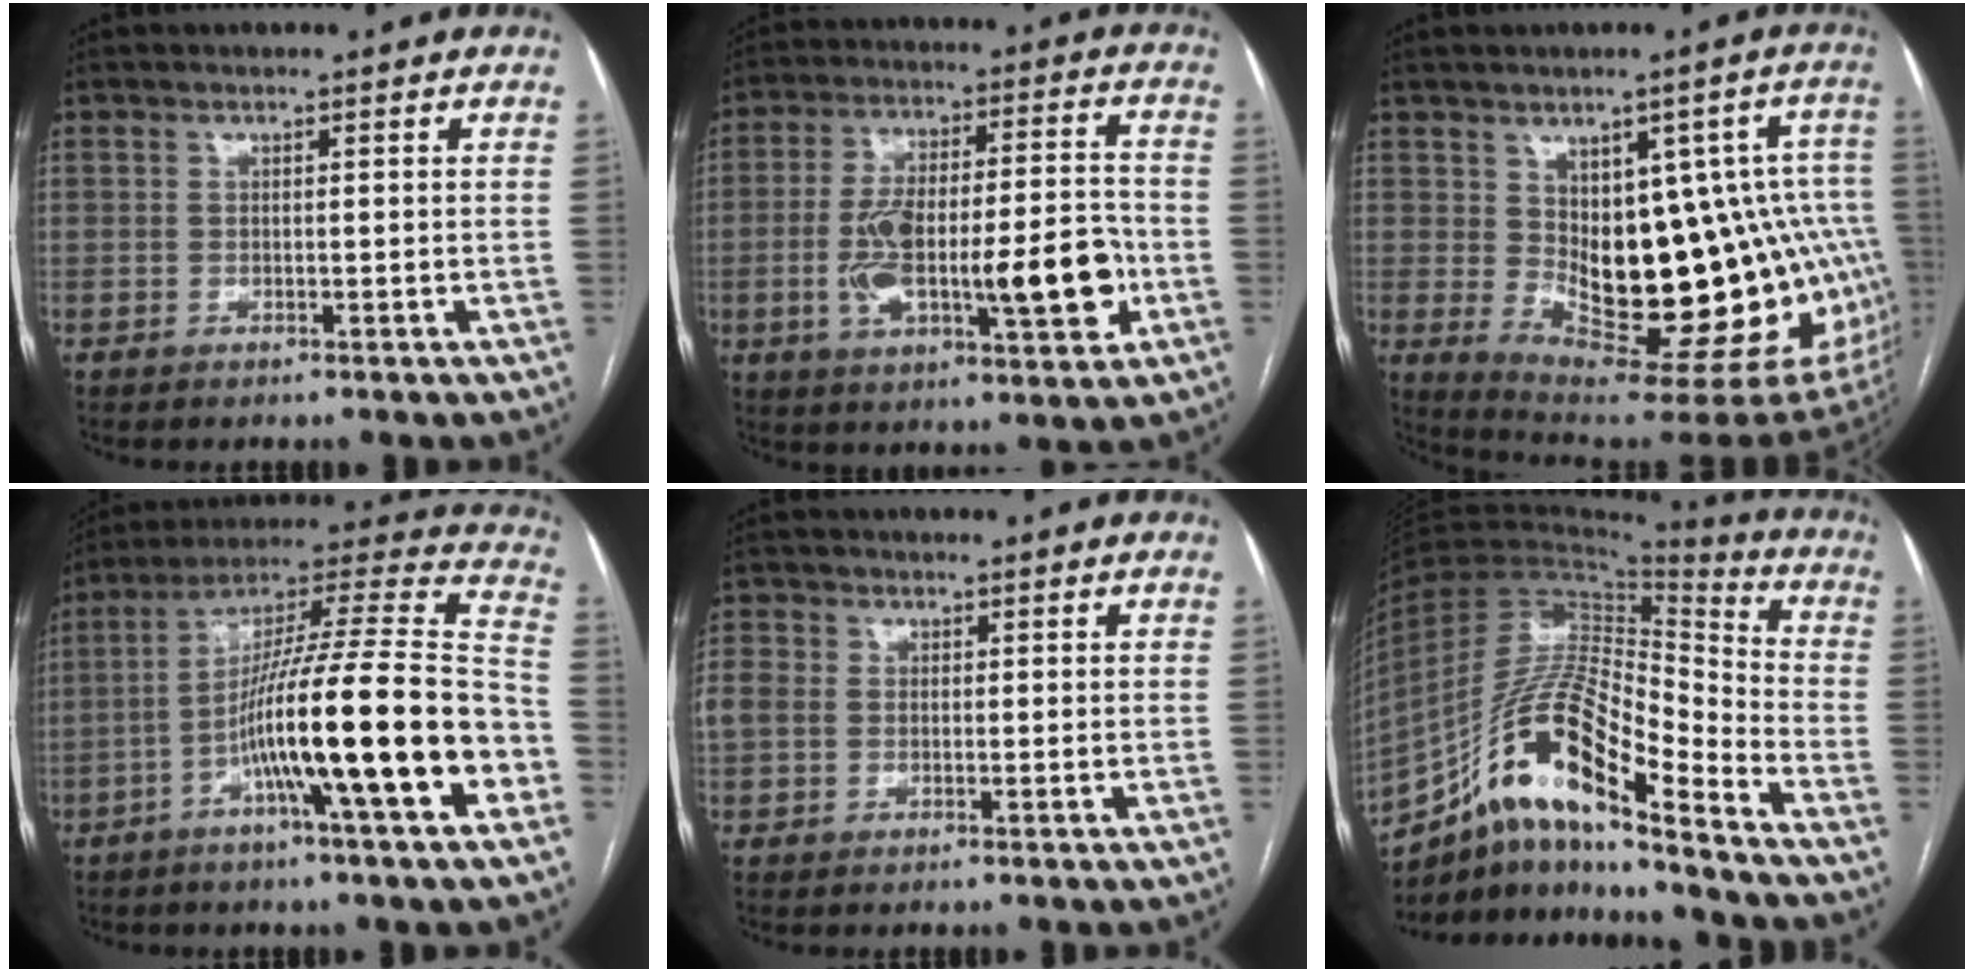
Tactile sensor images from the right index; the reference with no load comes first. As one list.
[{"total": 18.0, "force": [-4.1, 4.8, 16.8], "torque": [-0.282, 0.018, -0.057]}, {"total": 23.1, "force": [-0.8, 8.8, 21.4], "torque": [-0.195, 0.018, 0.019]}, {"total": 23.1, "force": [-7.7, 0.4, 21.8], "torque": [-0.323, 0.001, -0.134]}, {"total": 3.7, "force": [-0.1, 3.2, 1.8], "torque": [-0.056, 0.021, 0.000]}, {"total": 17.8, "force": [-10.7, 3.3, 13.8], "torque": [-0.262, 0.016, -0.187]}]